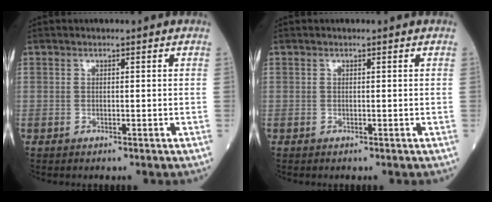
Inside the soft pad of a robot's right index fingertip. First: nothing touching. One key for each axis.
{"total": 0.0}